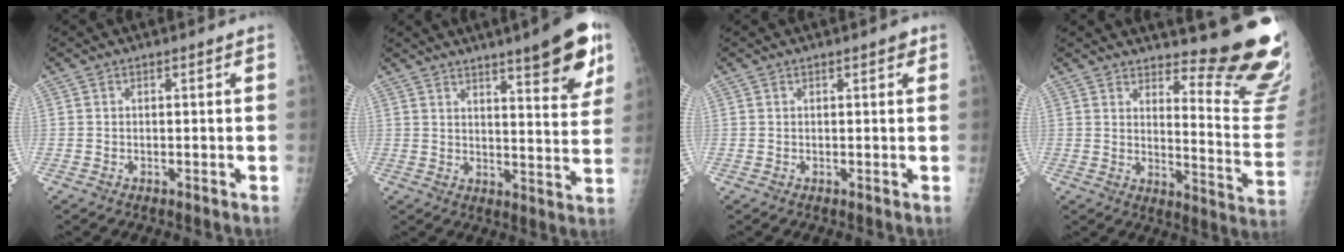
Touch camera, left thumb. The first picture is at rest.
{"total": 13.8, "force": [8.3, 2.8, 10.7], "torque": [-0.115, -0.040, 0.112]}
{"total": 1.5, "force": [0.9, 0.5, 1.1], "torque": [-0.010, 0.000, 0.009]}
{"total": 18.0, "force": [15.3, 2.8, 9.1], "torque": [-0.084, -0.175, 0.187]}